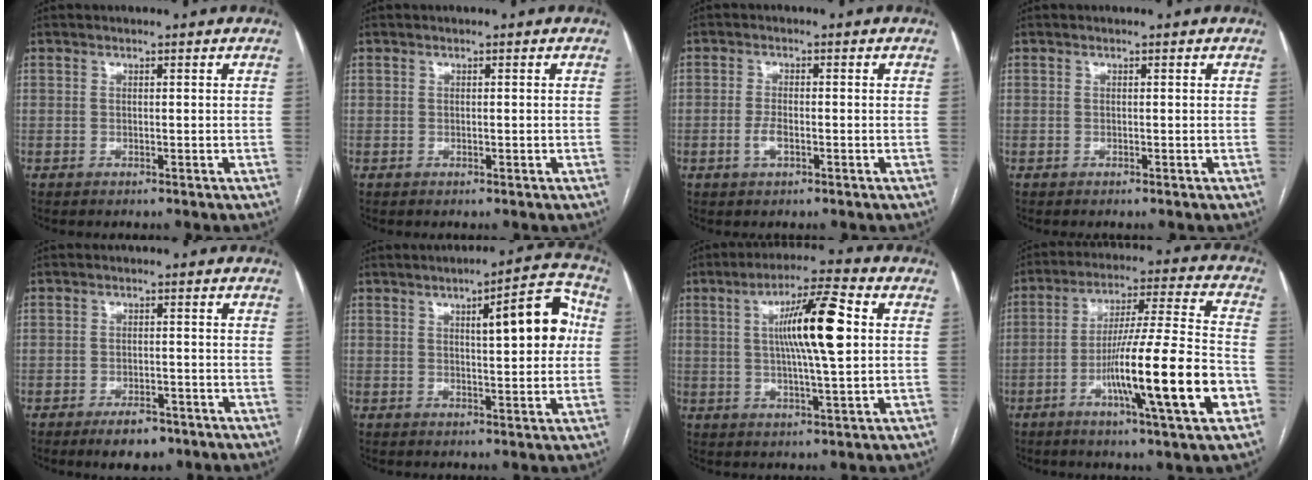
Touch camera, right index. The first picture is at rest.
{"total": 0.0}
{"total": 2.5, "force": [-0.9, 0.9, 2.2], "torque": [-0.045, 0.001, -0.016]}
{"total": 0.0}
{"total": 4.9, "force": [-3.3, 2.3, 2.8], "torque": [-0.044, 0.001, -0.044]}
{"total": 10.8, "force": [2.3, 2.4, 10.2], "torque": [-0.134, 0.025, 0.028]}
{"total": 12.2, "force": [2.1, 0.9, 11.9], "torque": [-0.203, 0.012, 0.032]}
{"total": 18.7, "force": [-6.2, 0.0, 17.7], "torque": [-0.286, -0.009, -0.099]}